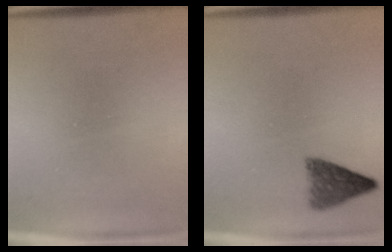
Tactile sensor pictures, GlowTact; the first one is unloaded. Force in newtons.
{"total": 3.5}